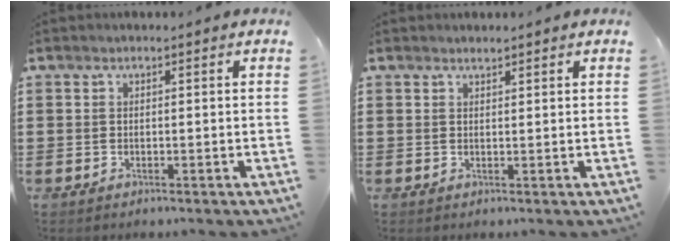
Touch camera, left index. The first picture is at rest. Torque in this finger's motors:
{"motor_torque": [-0.06, -0.06, 0.00, -0.01]}